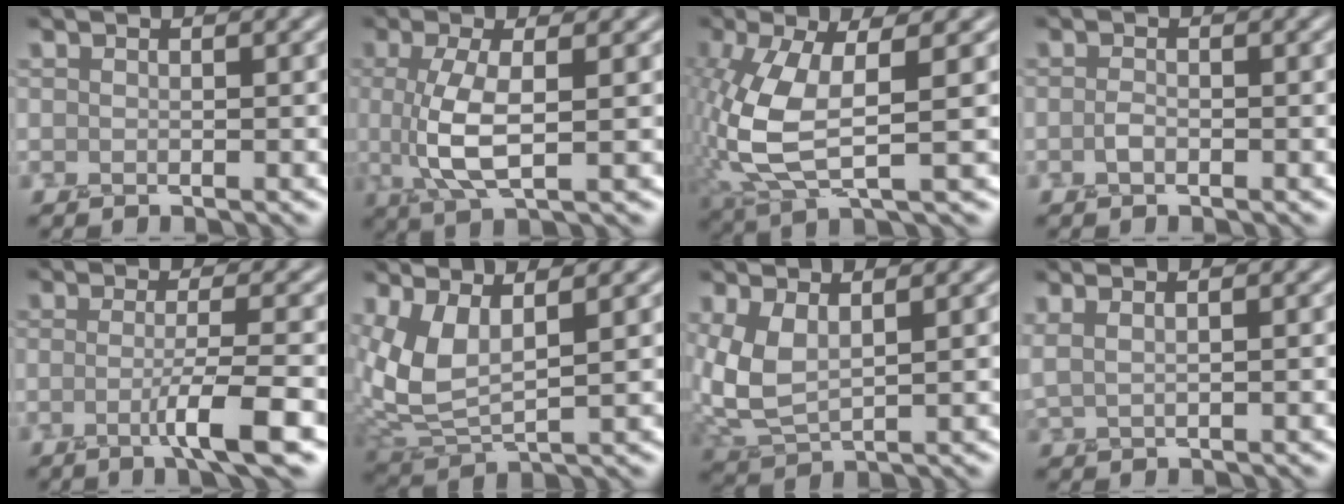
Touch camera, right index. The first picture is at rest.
{"total": 5.1, "force": [-0.1, 1.6, 4.9], "torque": [-0.105, -0.004, -0.001]}
{"total": 7.9, "force": [0.5, 2.6, 7.5], "torque": [-0.185, -0.003, 0.012]}
{"total": 1.0, "force": [-0.4, 0.4, 0.8], "torque": [-0.018, 0.001, -0.010]}
{"total": 4.4, "force": [-1.4, 0.5, 4.1], "torque": [-0.064, -0.005, -0.036]}
{"total": 5.2, "force": [1.7, 2.0, 4.5], "torque": [-0.113, -0.006, 0.038]}
{"total": 4.3, "force": [1.4, 2.1, 3.6], "torque": [-0.094, -0.005, 0.031]}
{"total": 2.8, "force": [1.8, 1.1, 1.9], "torque": [-0.022, 0.009, 0.012]}